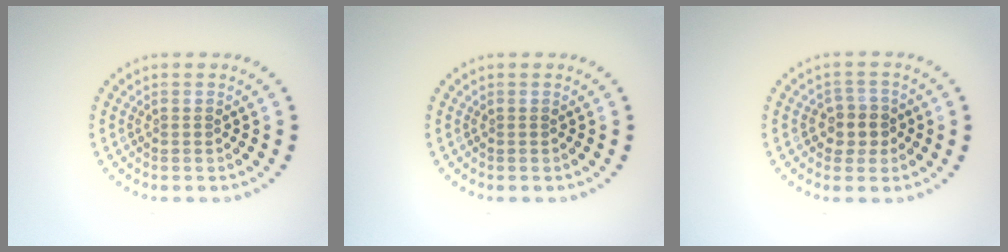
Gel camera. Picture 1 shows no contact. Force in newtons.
{"total": 0.0}
{"total": 2.3, "press": 2.1, "slide": 0.8}